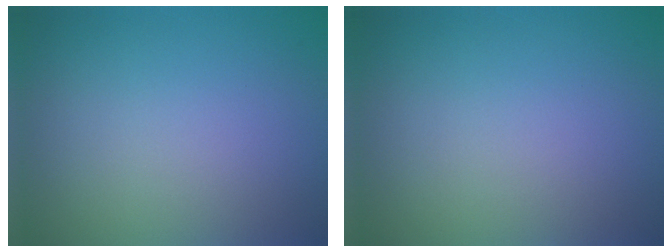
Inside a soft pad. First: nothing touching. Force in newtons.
{"total": 0.0}